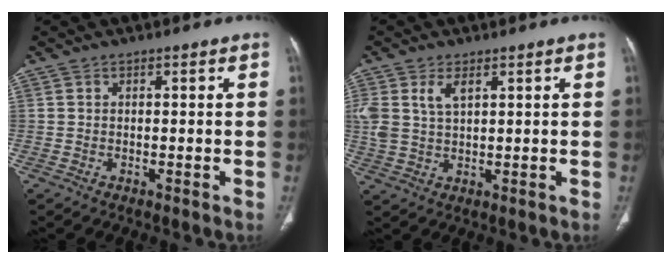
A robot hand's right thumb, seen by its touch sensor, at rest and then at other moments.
{"total": 6.7, "force": [2.7, 3.7, 4.8], "torque": [-0.109, -0.001, 0.061]}